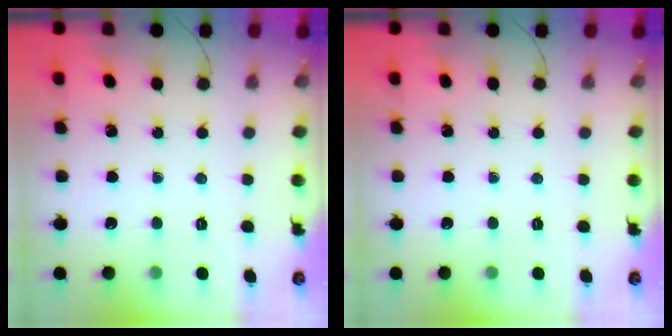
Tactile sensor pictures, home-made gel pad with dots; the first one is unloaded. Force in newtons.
{"total": 0.0}